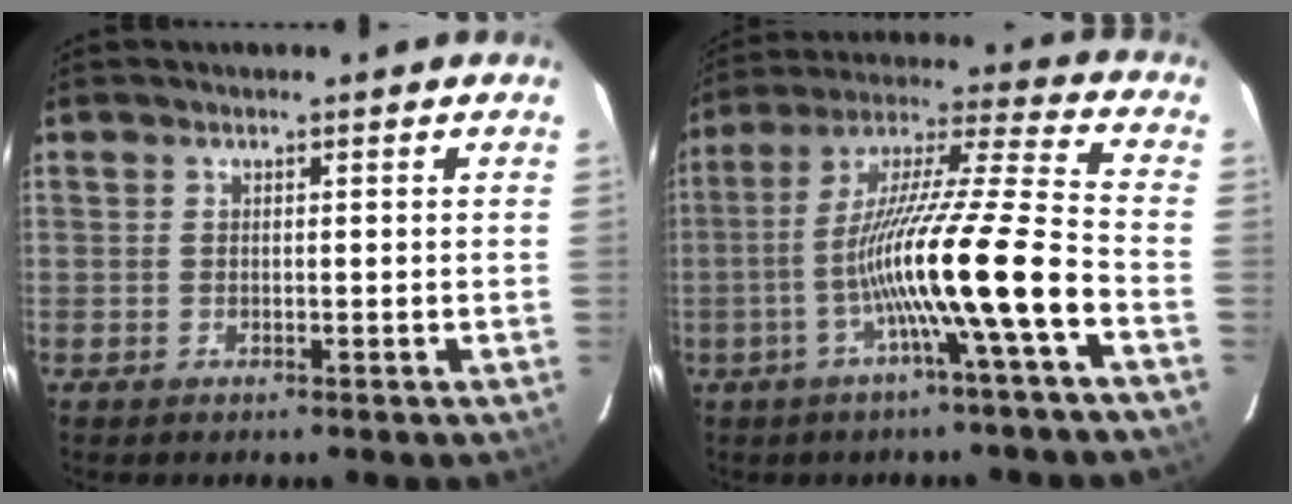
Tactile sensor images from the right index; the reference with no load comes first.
{"total": 17.0, "force": [-6.7, -1.5, 15.6], "torque": [-0.272, -0.013, -0.124]}